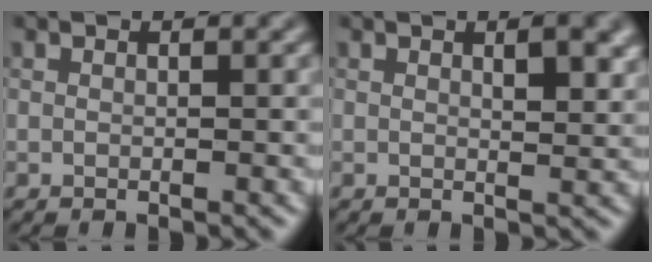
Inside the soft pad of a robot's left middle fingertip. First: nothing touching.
{"total": 2.9, "force": [1.3, 0.9, 2.4], "torque": [-0.029, -0.002, 0.022]}